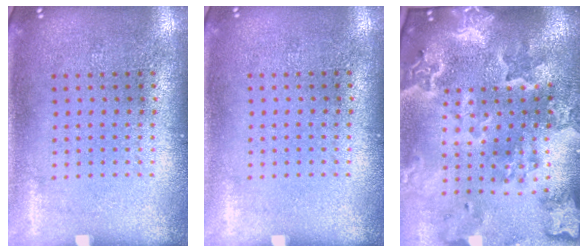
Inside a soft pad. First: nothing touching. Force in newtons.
{"total": 0.0}
{"total": 4.5, "press": 3.7, "slide": 2.7}